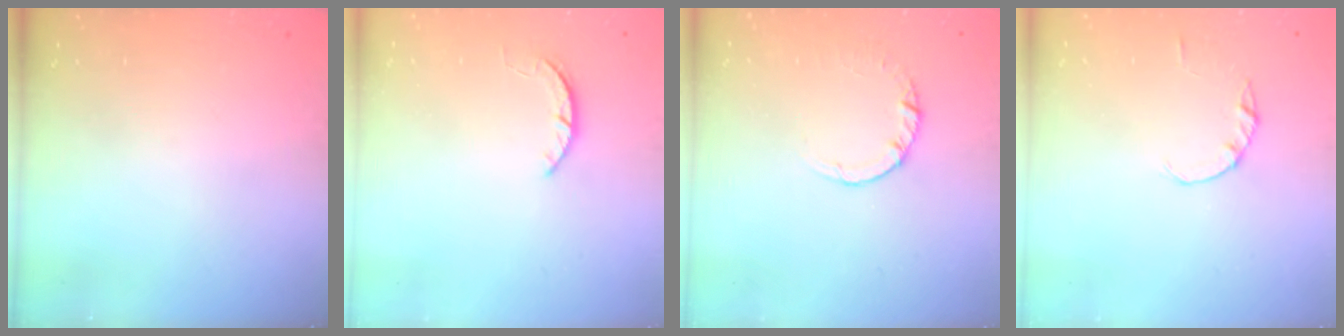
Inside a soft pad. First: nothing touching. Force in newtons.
{"total": 1.6, "press": 1.6, "slide": 0.3}
{"total": 2.5, "press": 2.5, "slide": 0.2}
{"total": 1.0, "press": 1.0, "slide": 0.2}